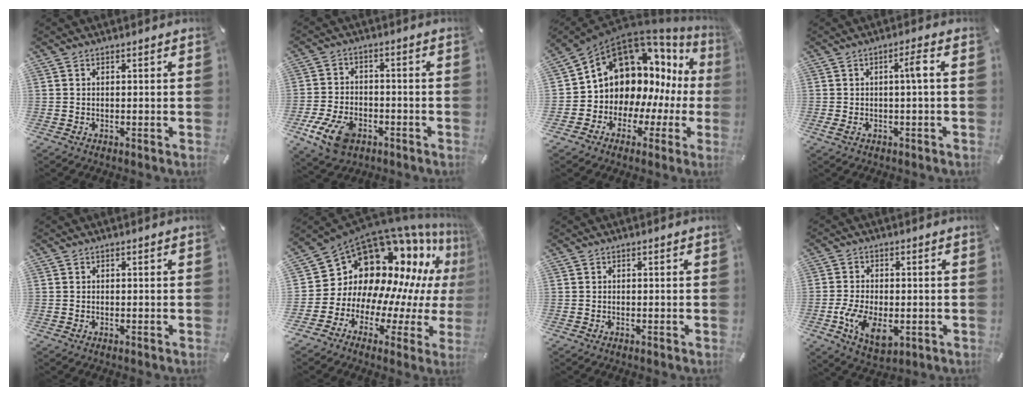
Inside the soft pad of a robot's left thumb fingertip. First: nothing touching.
{"total": 10.3, "force": [-5.0, 6.6, 6.1], "torque": [-0.124, 0.015, -0.090]}
{"total": 13.1, "force": [6.2, 10.0, 5.7], "torque": [-0.091, -0.081, 0.122]}
{"total": 4.9, "force": [0.2, 0.6, 4.9], "torque": [-0.090, 0.004, -0.002]}
{"total": 0.0}
{"total": 18.1, "force": [10.7, 12.4, 7.7], "torque": [-0.127, -0.121, 0.215]}
{"total": 0.0}
{"total": 8.6, "force": [-2.5, 5.0, 6.5], "torque": [-0.149, -0.002, -0.044]}